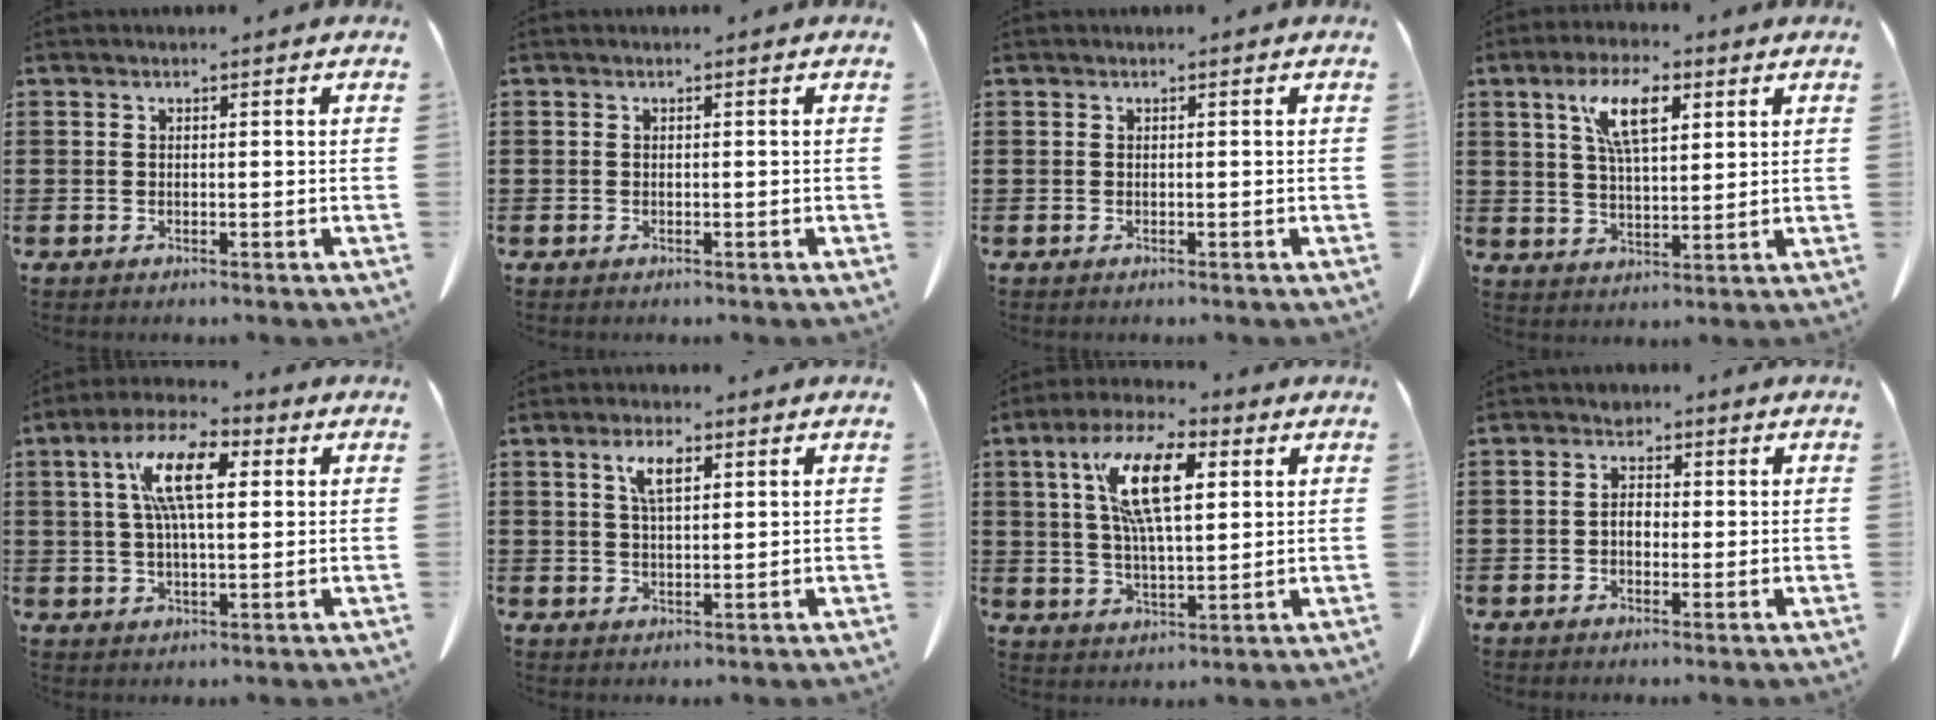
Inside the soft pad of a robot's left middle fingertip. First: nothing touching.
{"total": 0.0}
{"total": 0.0}
{"total": 9.0, "force": [4.2, 3.4, 7.2], "torque": [-0.146, 0.008, 0.073]}
{"total": 9.8, "force": [3.1, 3.5, 8.7], "torque": [-0.187, 0.007, 0.049]}
{"total": 4.8, "force": [2.2, 1.6, 4.0], "torque": [-0.078, 0.005, 0.035]}
{"total": 12.4, "force": [4.6, 4.4, 10.6], "torque": [-0.224, 0.005, 0.077]}
{"total": 2.5, "force": [0.1, 2.0, 1.6], "torque": [-0.028, 0.002, 0.000]}